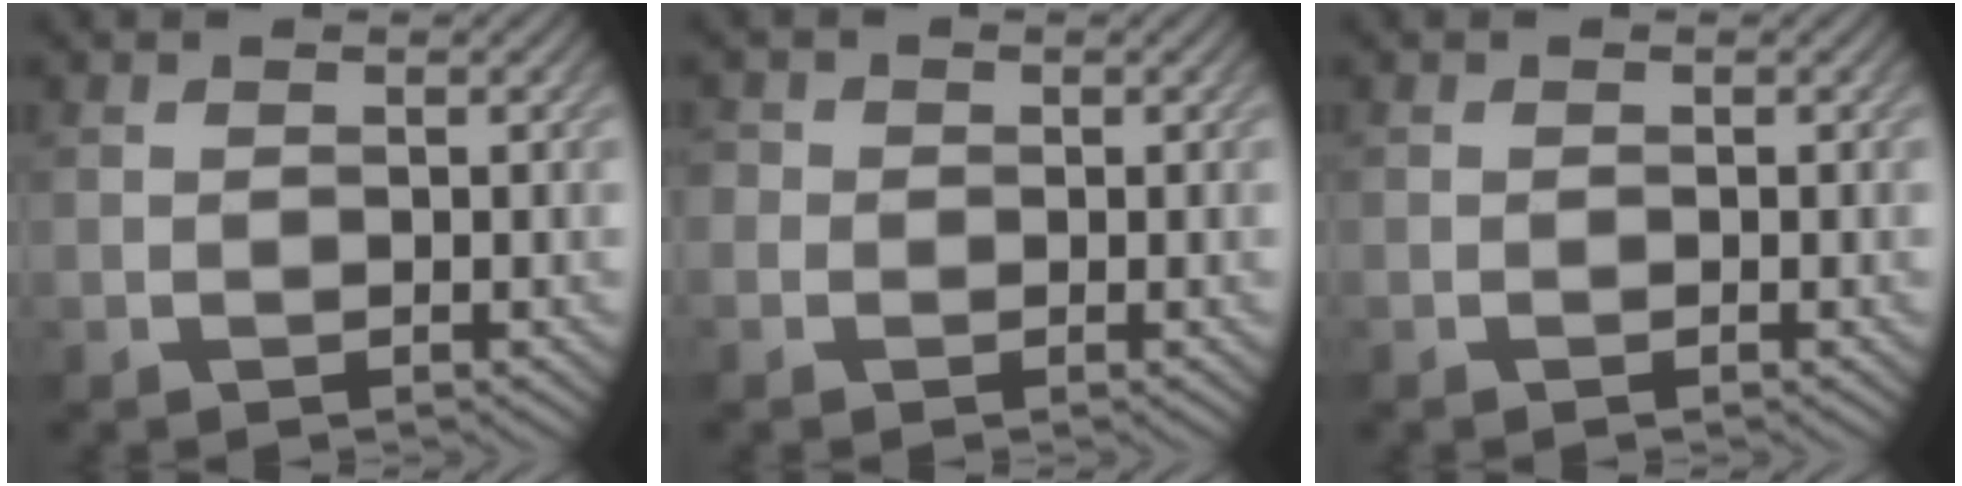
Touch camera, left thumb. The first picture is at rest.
{"total": 1.8, "force": [0.1, 1.7, 0.4], "torque": [-0.007, 0.004, -0.009]}
{"total": 0.0}